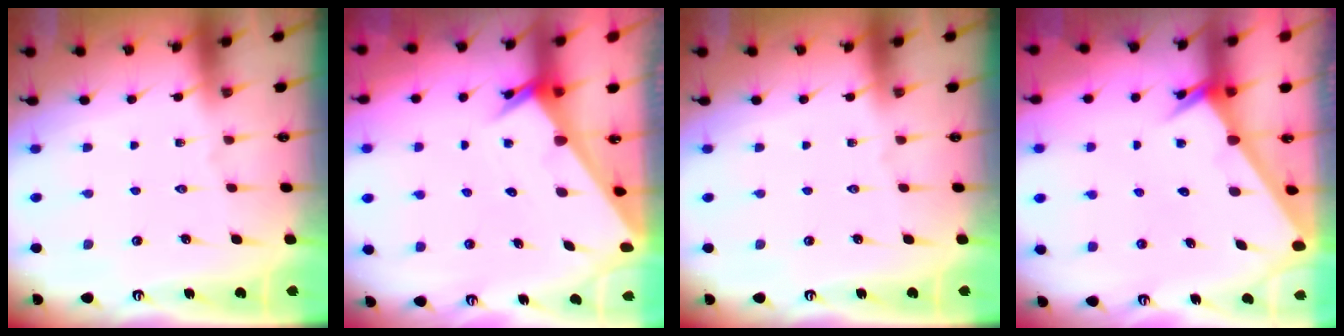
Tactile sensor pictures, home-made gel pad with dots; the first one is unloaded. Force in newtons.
{"total": 2.4, "press": 2.4, "slide": 0.0}
{"total": 0.0}
{"total": 2.3, "press": 2.3, "slide": 0.1}